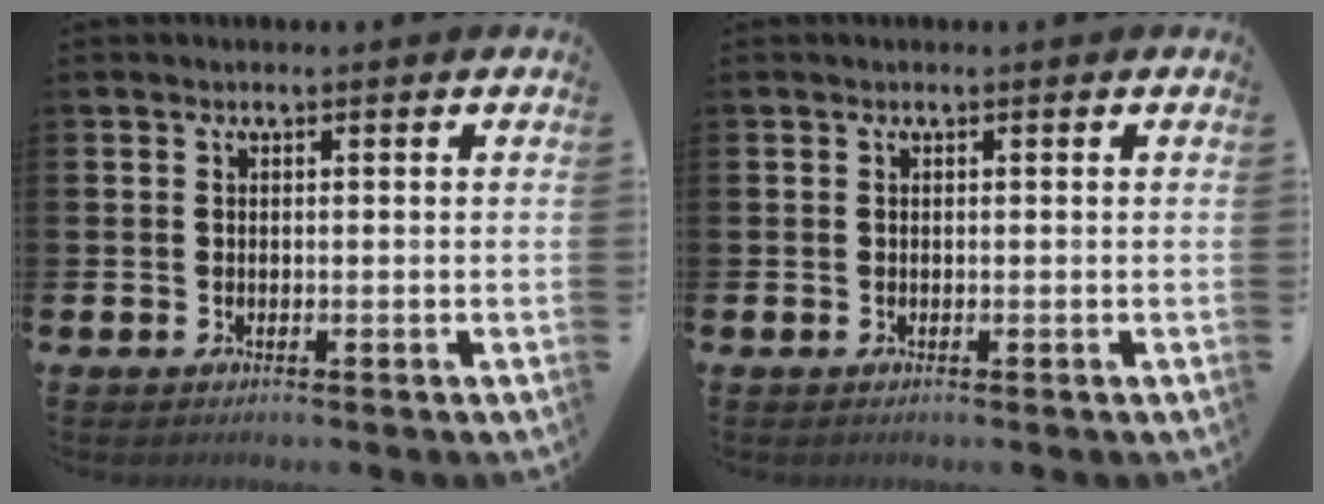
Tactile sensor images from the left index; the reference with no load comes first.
{"total": 0.0}